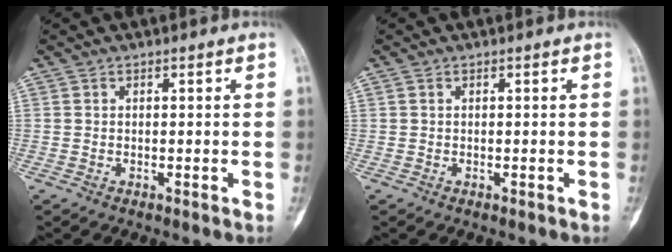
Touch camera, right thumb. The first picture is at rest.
{"total": 0.0}